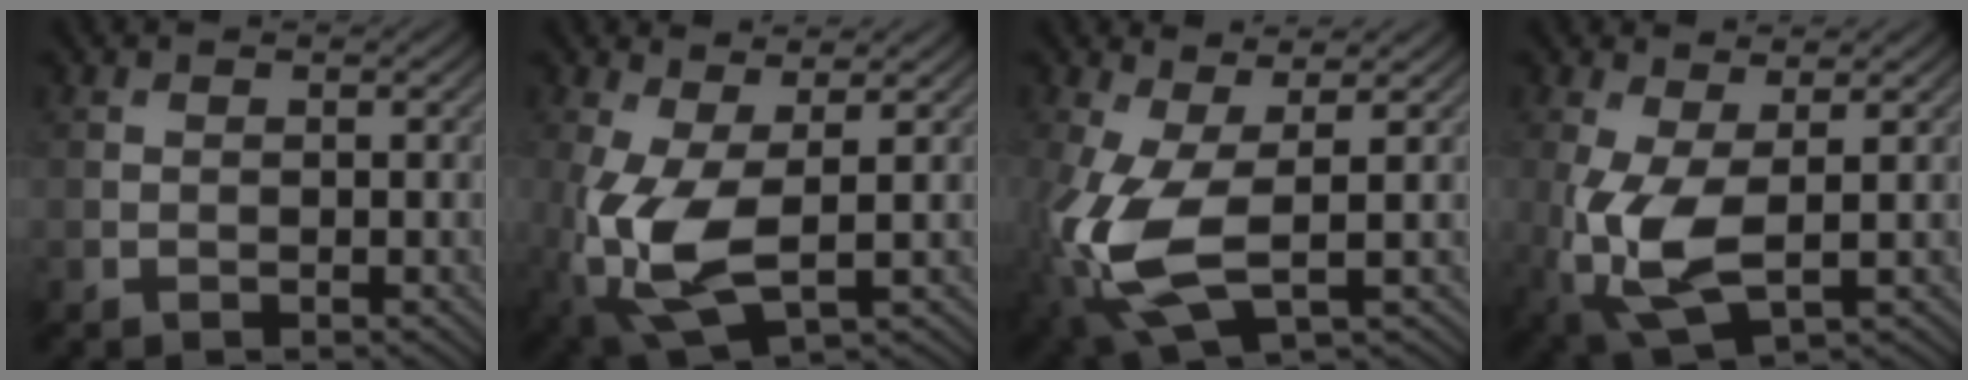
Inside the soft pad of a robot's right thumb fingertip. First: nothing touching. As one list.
[{"total": 8.1, "force": [-1.0, 3.7, 7.2], "torque": [-0.184, -0.009, -0.017]}, {"total": 9.1, "force": [-1.3, 3.9, 8.1], "torque": [-0.213, -0.011, -0.026]}, {"total": 7.5, "force": [-0.6, 3.2, 6.7], "torque": [-0.171, -0.009, -0.010]}]